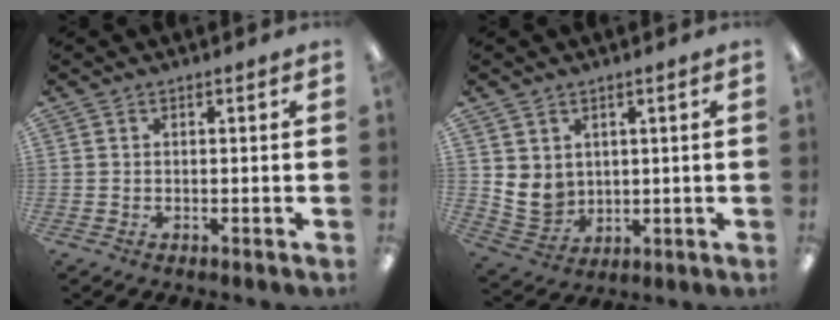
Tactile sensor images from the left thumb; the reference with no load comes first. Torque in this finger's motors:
{"motor_torque": [-0.34, 0.41, -0.03, -0.11, 0.02]}